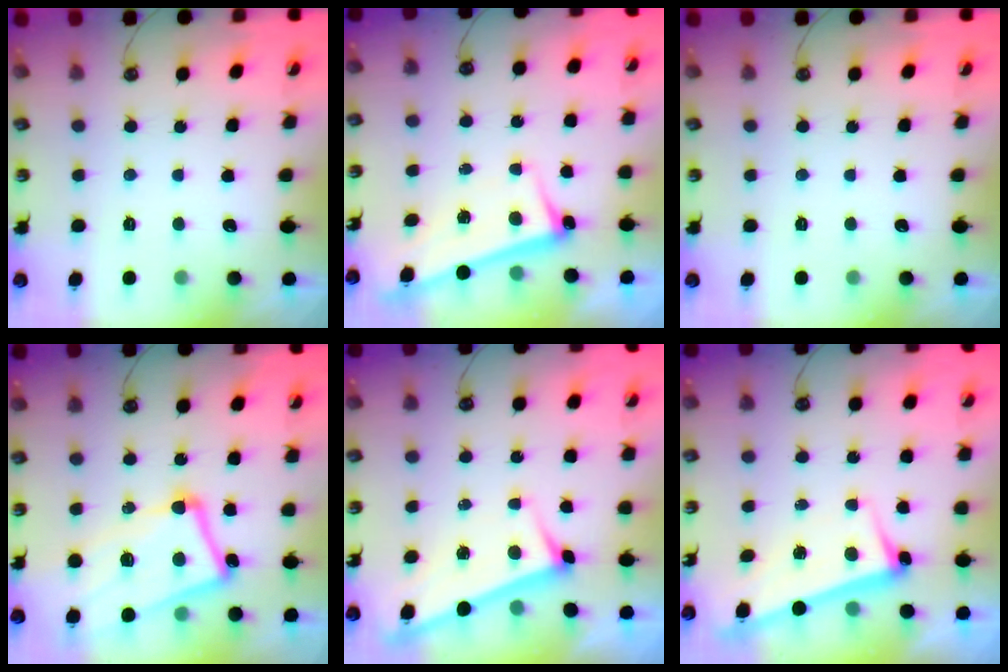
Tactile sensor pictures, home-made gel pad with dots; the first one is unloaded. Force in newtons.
{"total": 2.5, "press": 2.4, "slide": 0.7}
{"total": 0.0}
{"total": 10.2, "press": 10.1, "slide": 1.5}
{"total": 3.2, "press": 3.2, "slide": 0.1}
{"total": 2.8, "press": 2.6, "slide": 1.0}